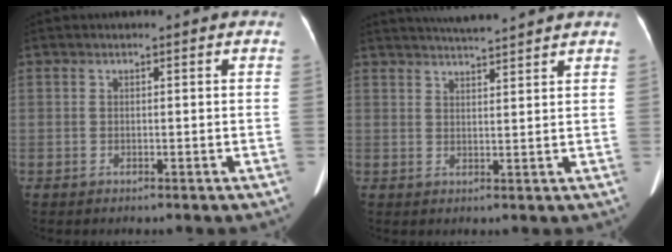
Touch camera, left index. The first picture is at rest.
{"total": 6.4, "force": [6.0, -0.9, 2.1], "torque": [-0.039, 0.015, 0.093]}